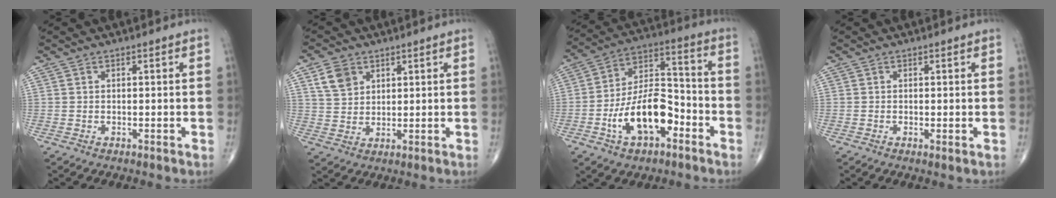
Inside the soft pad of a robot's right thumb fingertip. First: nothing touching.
{"total": 5.7, "force": [2.8, 4.2, 2.6], "torque": [-0.032, -0.011, 0.056]}
{"total": 16.3, "force": [-6.3, 8.5, 12.4], "torque": [-0.199, 0.048, -0.111]}
{"total": 0.8, "force": [-0.1, 0.2, 0.8], "torque": [-0.019, -0.005, -0.004]}